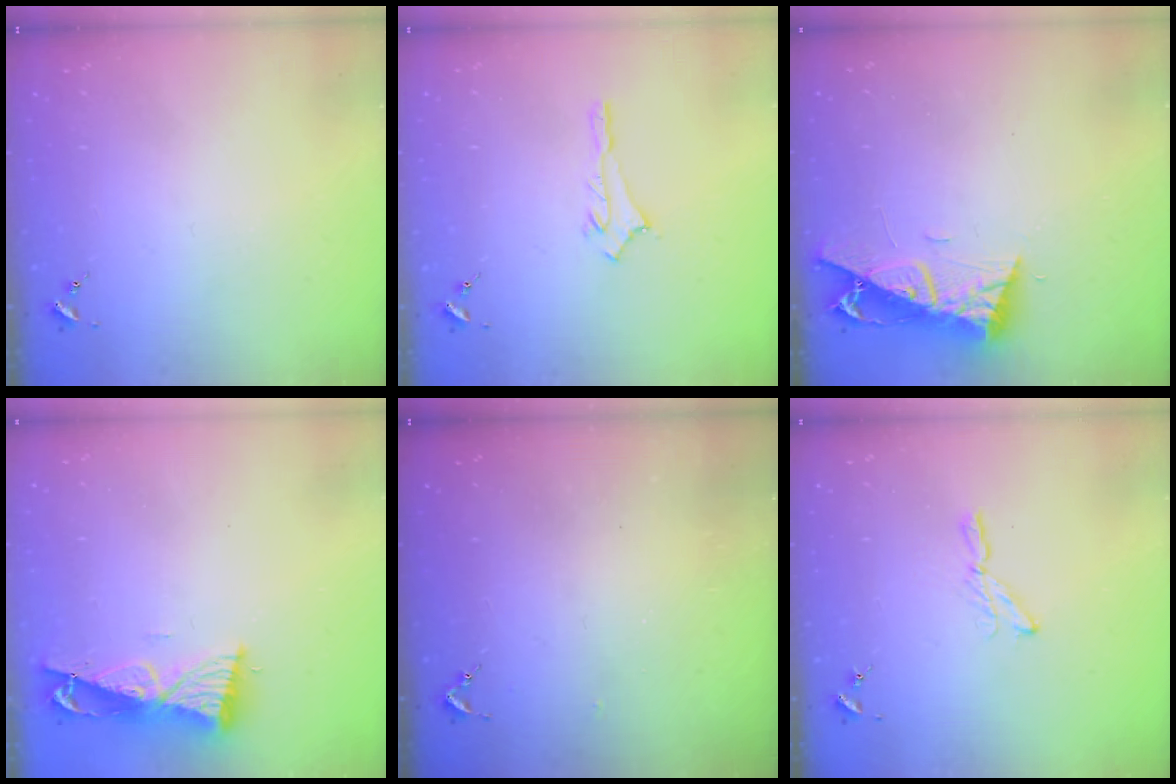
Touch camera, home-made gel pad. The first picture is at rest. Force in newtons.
{"total": 2.9, "press": 2.9, "slide": 0.2}
{"total": 9.4, "press": 9.3, "slide": 1.3}
{"total": 8.5, "press": 8.4, "slide": 1.0}
{"total": 2.6, "press": 2.5, "slide": 0.3}
{"total": 3.9, "press": 3.8, "slide": 0.4}